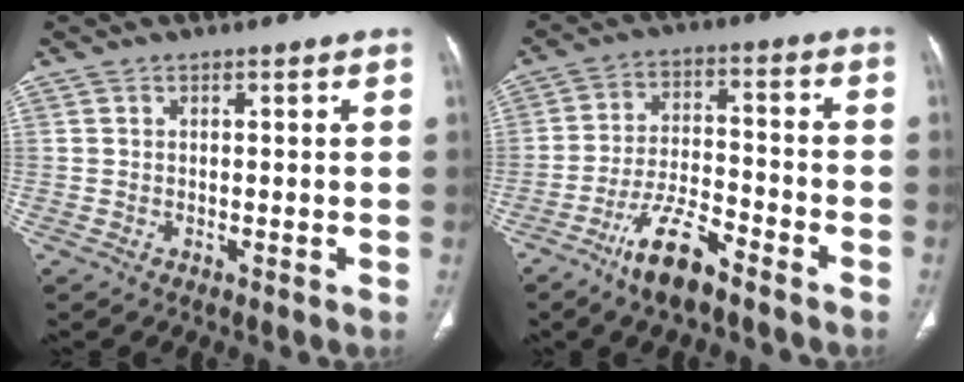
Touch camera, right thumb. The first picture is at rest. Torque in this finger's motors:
{"motor_torque": [1.39, 0.38, 0.61, -1.00, 0.29]}